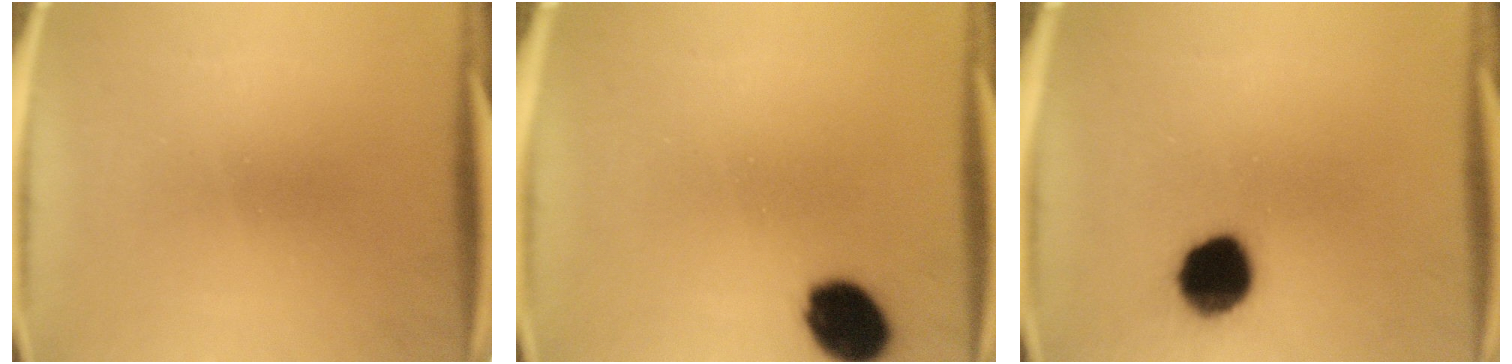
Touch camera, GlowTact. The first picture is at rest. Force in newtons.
{"total": 10.8}
{"total": 12.1}